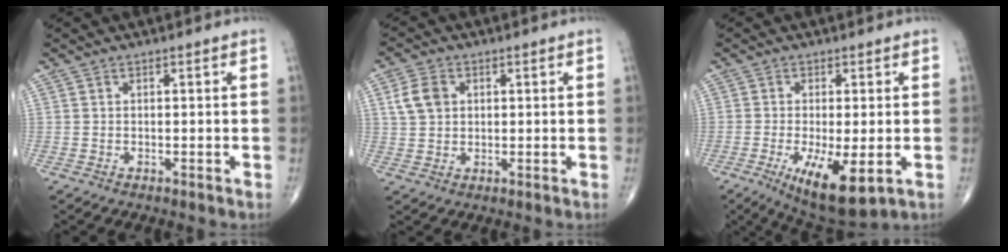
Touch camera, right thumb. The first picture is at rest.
{"total": 5.5, "force": [1.5, 4.2, 3.2], "torque": [-0.053, 0.002, 0.028]}
{"total": 11.0, "force": [-3.5, 3.5, 9.8], "torque": [-0.168, -0.022, -0.048]}